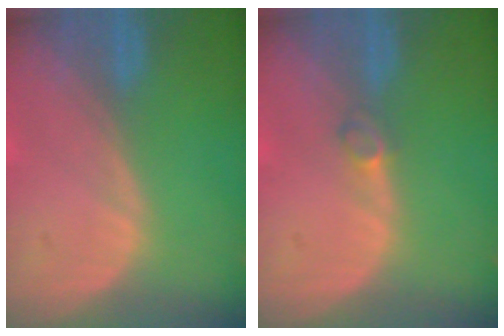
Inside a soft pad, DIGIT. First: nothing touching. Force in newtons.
{"total": 1.4, "press": 1.3, "slide": 0.3}